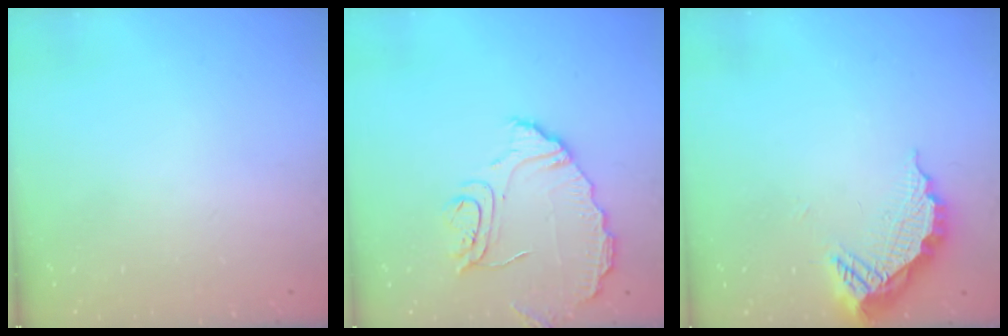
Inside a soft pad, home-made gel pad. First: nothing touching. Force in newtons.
{"total": 10.9, "press": 10.9, "slide": 0.2}
{"total": 9.5, "press": 9.5, "slide": 0.7}